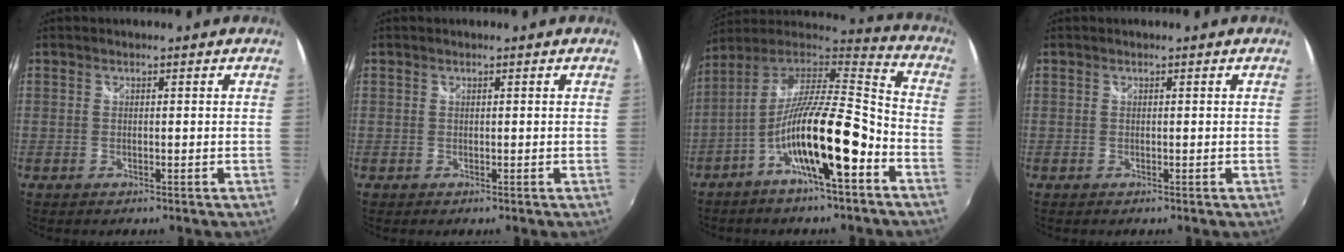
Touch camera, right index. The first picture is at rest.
{"total": 0.5, "force": [-0.1, 0.5, 0.0], "torque": [-0.001, 0.002, -0.001]}
{"total": 18.8, "force": [-8.6, 3.3, 16.3], "torque": [-0.286, -0.017, -0.161]}
{"total": 0.0}